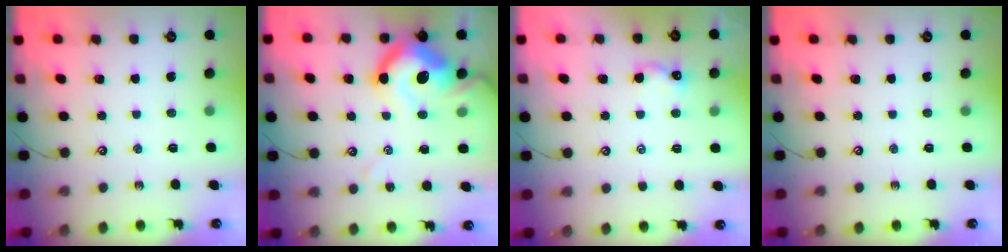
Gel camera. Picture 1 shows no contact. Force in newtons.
{"total": 16.5, "press": 16.3, "slide": 2.2}
{"total": 0.8, "press": 0.6, "slide": 0.5}
{"total": 0.0}